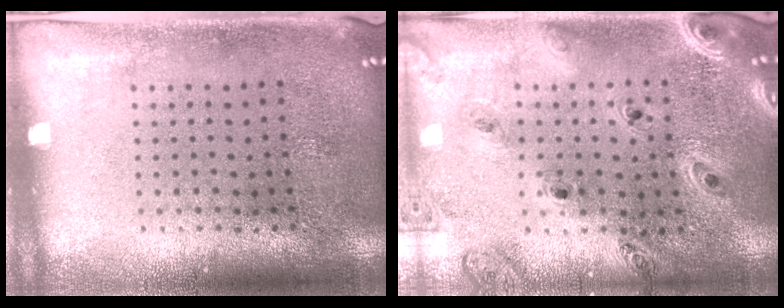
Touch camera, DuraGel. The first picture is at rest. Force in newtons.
{"total": 1.3, "press": 1.3, "slide": 0.2}